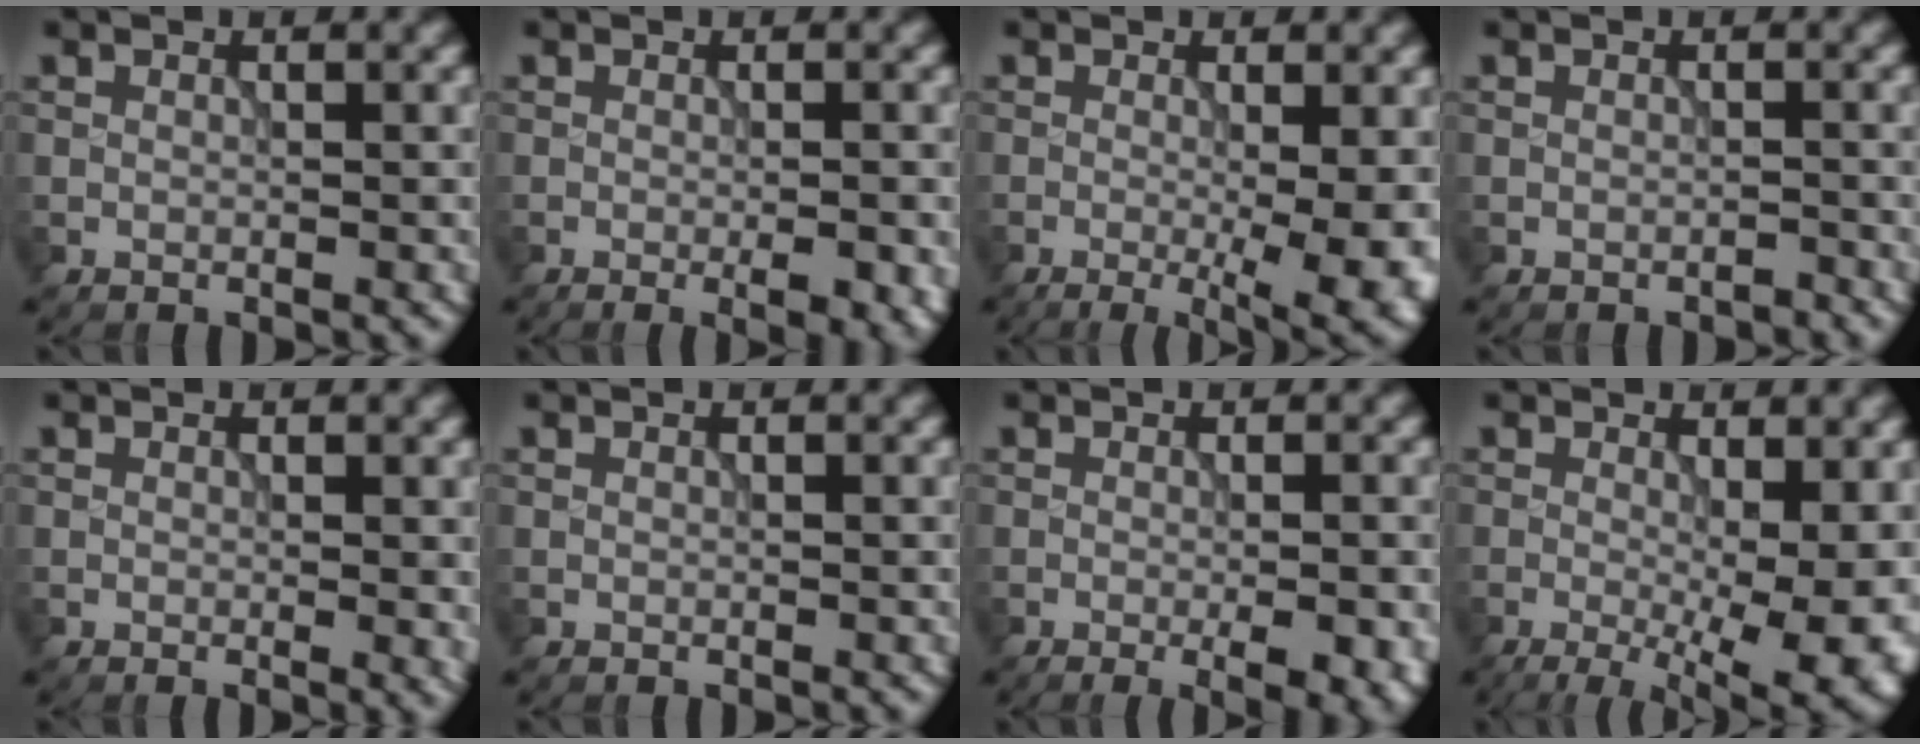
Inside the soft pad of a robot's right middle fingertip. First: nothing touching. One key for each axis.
{"total": 3.4, "fx": -1.1, "fy": 0.8, "fz": 3.1, "tx": -0.040, "ty": -0.008, "tz": -0.010}
{"total": 6.8, "fx": -1.3, "fy": 1.9, "fz": 6.4, "tx": -0.082, "ty": -0.019, "tz": -0.013}
{"total": 0.7, "fx": -0.7, "fy": 0.1, "fz": 0.2, "tx": 0.000, "ty": 0.001, "tz": -0.012}
{"total": 1.4, "fx": 0.1, "fy": 0.3, "fz": 1.4, "tx": -0.014, "ty": -0.007, "tz": 0.001}
{"total": 0.0}
{"total": 4.8, "fx": -1.6, "fy": 1.3, "fz": 4.4, "tx": -0.054, "ty": -0.010, "tz": -0.011}
{"total": 10.5, "fx": -1.8, "fy": 4.2, "fz": 9.4, "tx": -0.126, "ty": -0.020, "tz": -0.016}